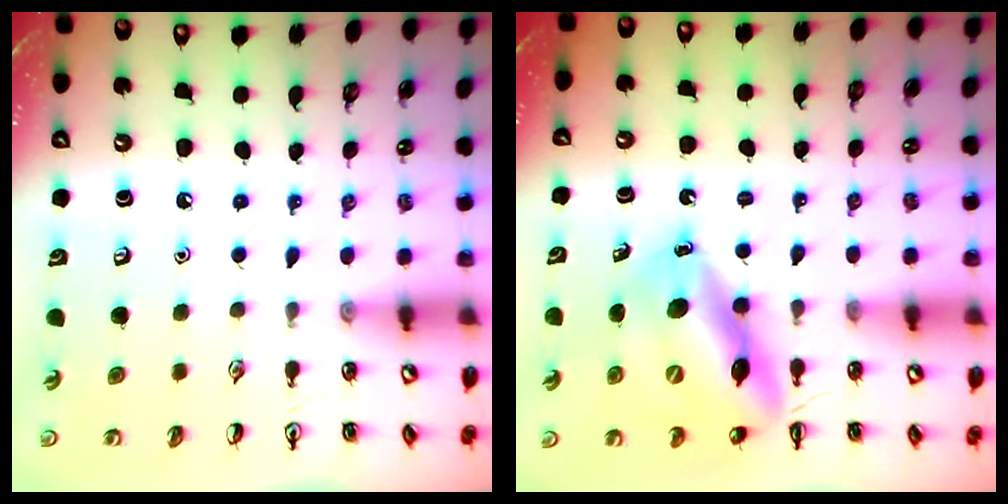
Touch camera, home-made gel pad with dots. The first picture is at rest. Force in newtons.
{"total": 14.1, "press": 13.4, "slide": 4.4}